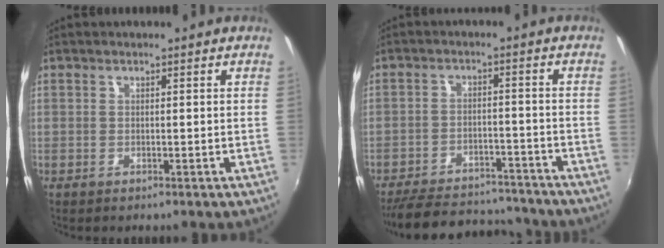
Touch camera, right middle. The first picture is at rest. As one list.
[{"total": 18.8, "force": [-16.5, 5.9, 7.0], "torque": [-0.158, 0.007, -0.225]}]